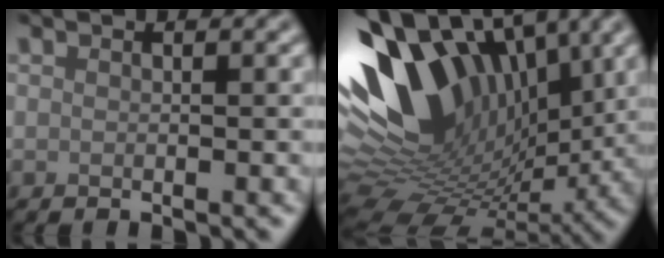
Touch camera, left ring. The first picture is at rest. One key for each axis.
{"total": 15.2, "fx": 3.9, "fy": 9.1, "fz": 11.5, "tx": -0.237, "ty": 0.018, "tz": 0.066}